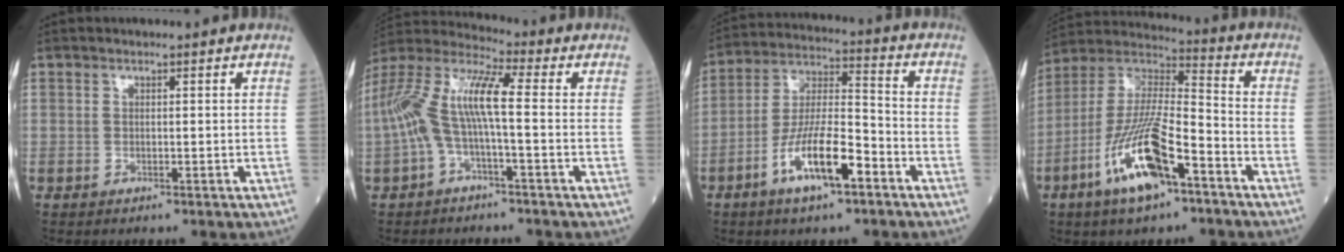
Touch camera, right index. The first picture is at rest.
{"total": 11.3, "force": [-1.3, 1.9, 11.0], "torque": [-0.241, 0.037, -0.034]}
{"total": 11.8, "force": [-5.9, 2.6, 9.9], "torque": [-0.188, -0.001, -0.109]}
{"total": 15.4, "force": [-7.5, 3.9, 12.8], "torque": [-0.259, -0.004, -0.136]}